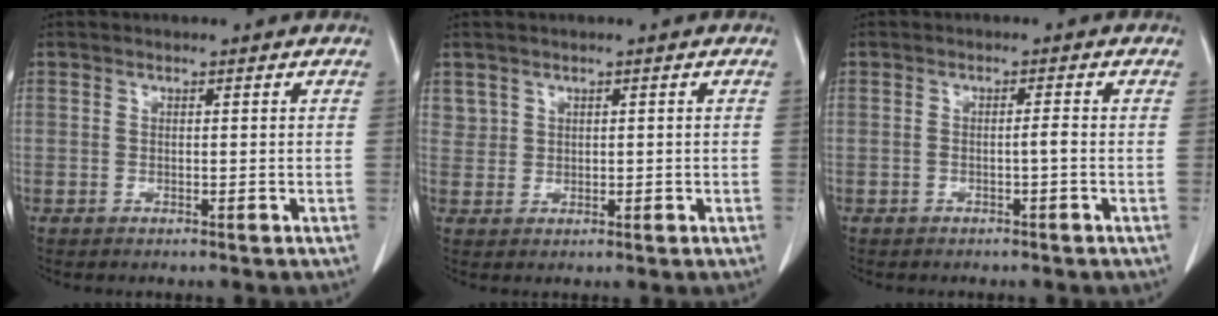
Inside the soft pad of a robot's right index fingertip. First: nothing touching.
{"total": 1.7, "force": [0.9, 1.4, 0.1], "torque": [0.004, 0.006, 0.018]}
{"total": 1.2, "force": [-0.5, -0.1, 1.1], "torque": [-0.017, 0.002, -0.008]}